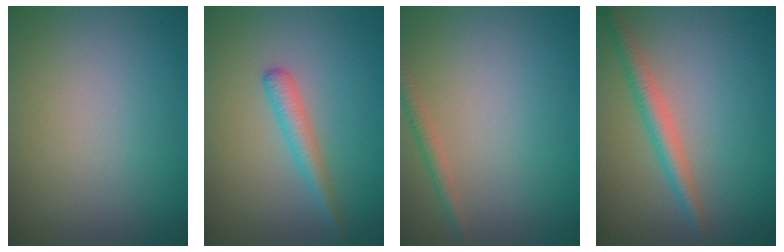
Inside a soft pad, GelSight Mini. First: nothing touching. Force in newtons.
{"total": 2.2, "press": 2.2, "slide": 0.0}
{"total": 1.4, "press": 1.4, "slide": 0.0}
{"total": 2.7, "press": 2.7, "slide": 0.1}